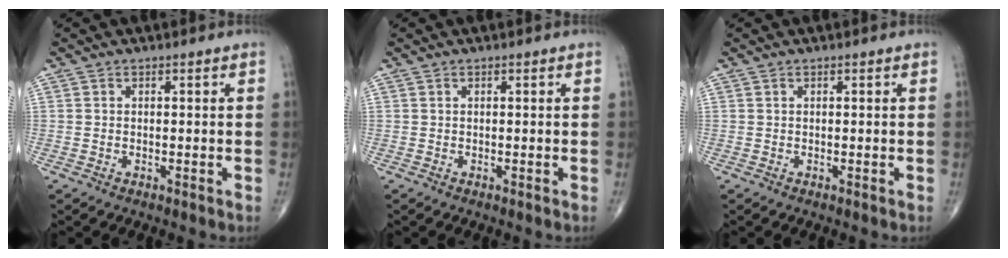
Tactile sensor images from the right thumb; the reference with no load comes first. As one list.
[{"total": 0.0}, {"total": 0.0}]